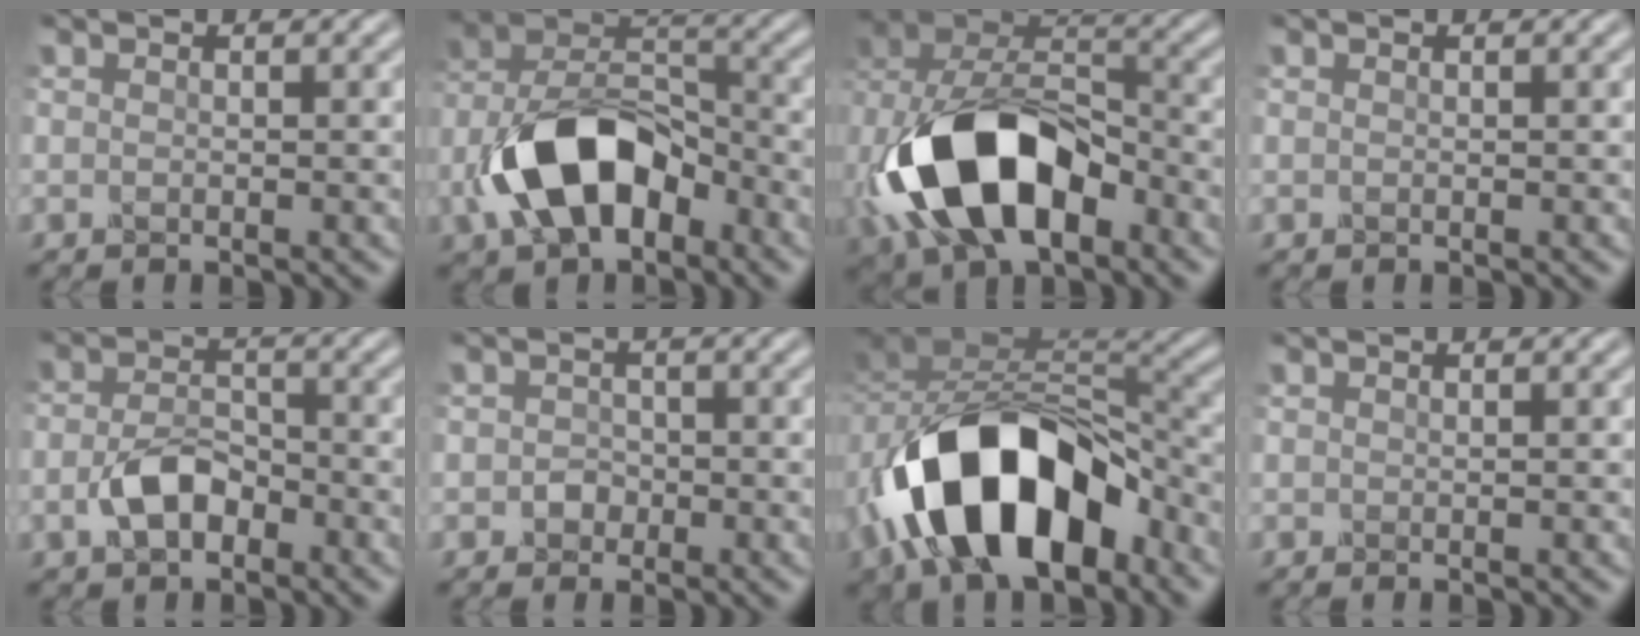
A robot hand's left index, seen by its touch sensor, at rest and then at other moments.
{"total": 9.3, "force": [-3.8, 5.5, 6.5], "torque": [-0.136, 0.018, -0.076]}
{"total": 12.6, "force": [-4.2, 7.8, 8.9], "torque": [-0.194, -0.008, -0.076]}
{"total": 0.0}
{"total": 3.5, "force": [-1.5, 2.2, 2.2], "torque": [-0.050, 0.009, -0.034]}
{"total": 1.1, "force": [-0.3, 1.0, 0.0], "torque": [0.000, 0.006, -0.012]}
{"total": 12.8, "force": [-5.1, 7.5, 9.0], "torque": [-0.145, 0.008, -0.086]}
{"total": 0.0}